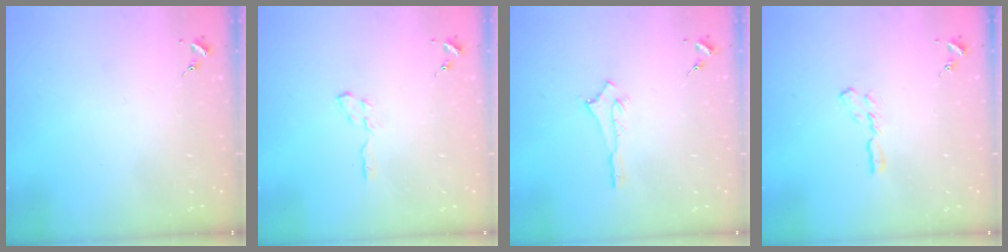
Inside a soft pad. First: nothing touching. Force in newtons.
{"total": 4.5, "press": 4.5, "slide": 0.5}
{"total": 2.9, "press": 2.9, "slide": 0.2}
{"total": 5.6, "press": 5.5, "slide": 0.4}